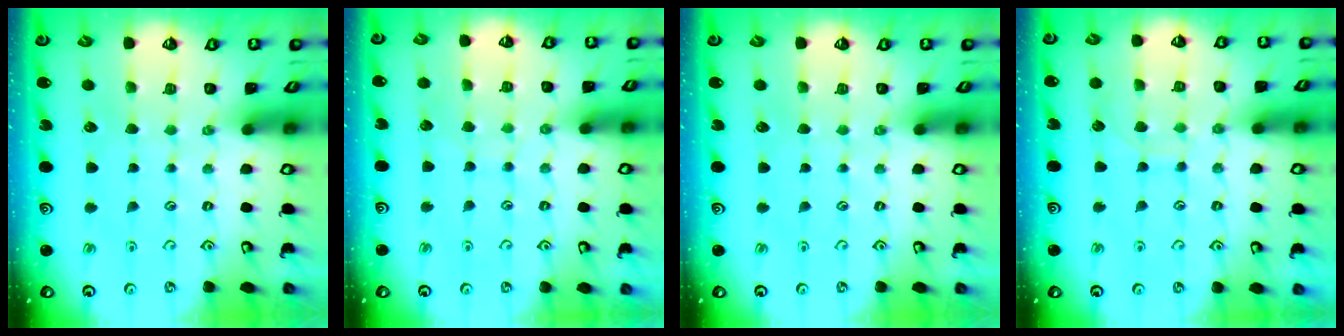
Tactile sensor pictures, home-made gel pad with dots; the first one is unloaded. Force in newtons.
{"total": 3.7, "press": 3.6, "slide": 0.5}
{"total": 0.0}
{"total": 6.7, "press": 6.7, "slide": 0.4}